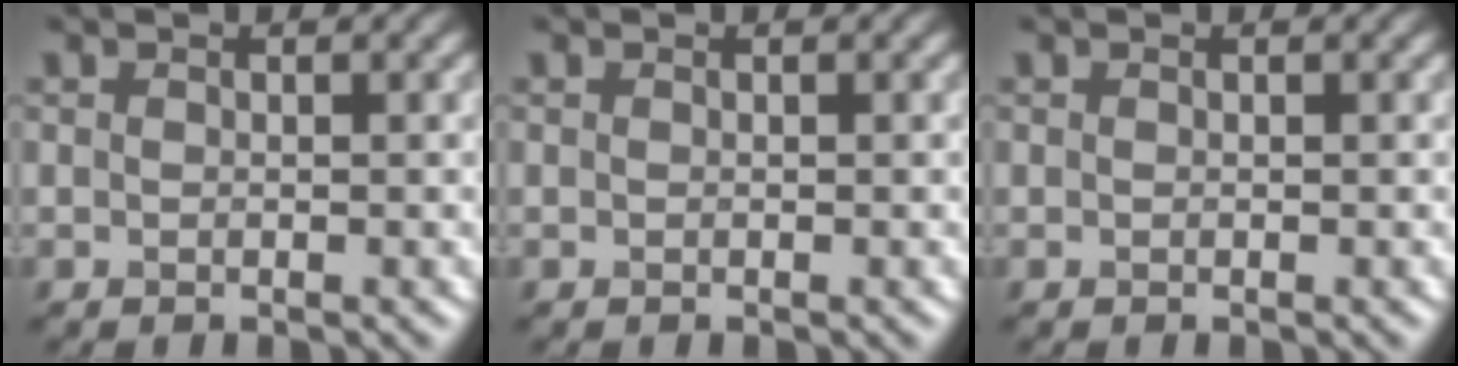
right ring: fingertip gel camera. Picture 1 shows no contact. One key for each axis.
{"total": 0.0}
{"total": 0.0}